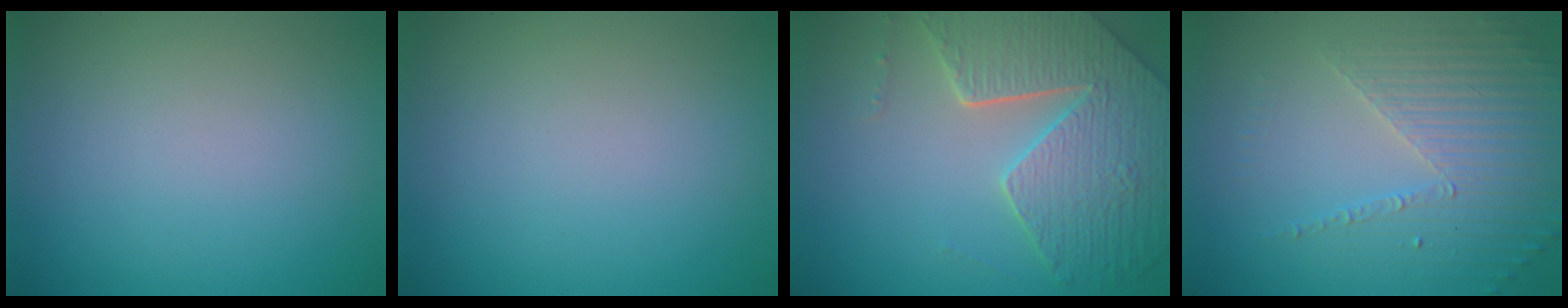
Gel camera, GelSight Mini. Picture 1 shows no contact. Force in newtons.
{"total": 0.0}
{"total": 7.2, "press": 5.5, "slide": 4.7}
{"total": 3.7, "press": 3.4, "slide": 1.6}